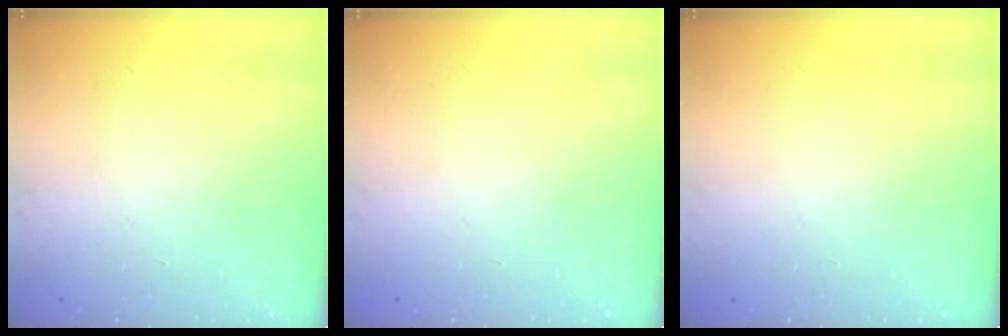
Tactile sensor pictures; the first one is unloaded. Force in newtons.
{"total": 0.6, "press": 0.0, "slide": 0.6}
{"total": 0.0}